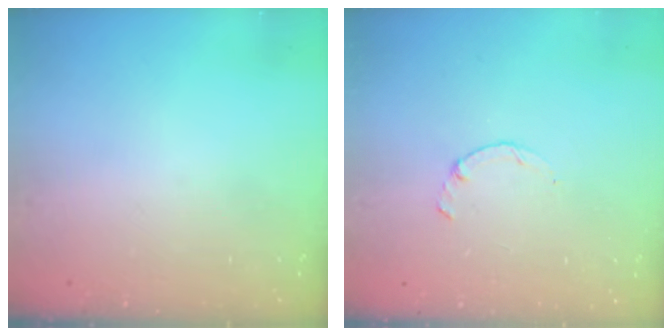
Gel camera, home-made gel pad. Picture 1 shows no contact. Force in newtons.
{"total": 1.5, "press": 1.4, "slide": 0.3}